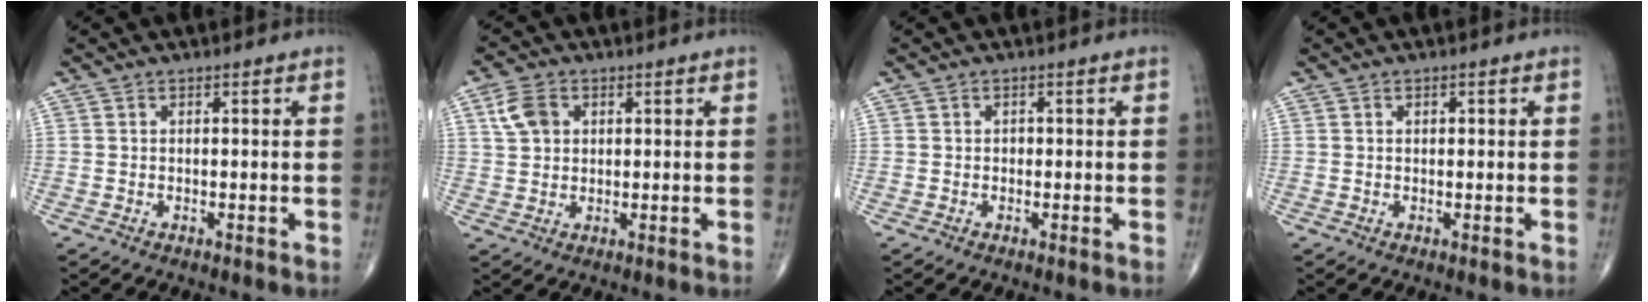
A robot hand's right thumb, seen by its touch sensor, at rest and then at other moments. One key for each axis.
{"total": 5.4, "fx": 1.8, "fy": 3.9, "fz": 3.2, "tx": -0.053, "ty": 0.003, "tz": 0.035}
{"total": 0.7, "fx": -0.1, "fy": 0.6, "fz": 0.3, "tx": 0.000, "ty": 0.002, "tz": -0.002}
{"total": 0.8, "fx": 0.3, "fy": 0.6, "fz": 0.6, "tx": -0.007, "ty": 0.000, "tz": 0.004}